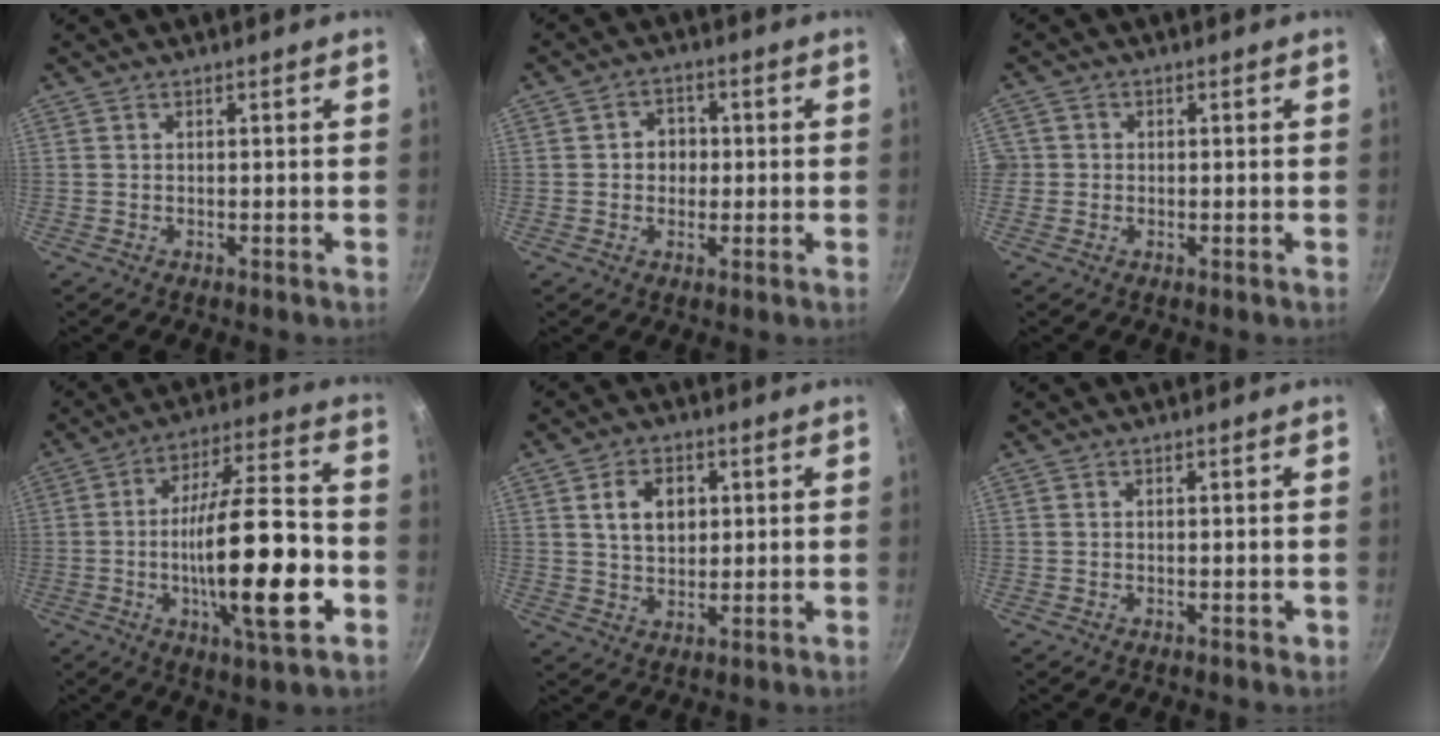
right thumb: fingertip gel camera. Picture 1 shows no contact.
{"total": 4.5, "force": [0.1, 3.9, 2.2], "torque": [-0.005, 0.006, -0.004]}
{"total": 1.9, "force": [-0.2, 1.9, 0.4], "torque": [0.005, 0.006, -0.006]}
{"total": 21.6, "force": [-5.0, 6.2, 20.1], "torque": [-0.313, 0.031, -0.082]}
{"total": 7.6, "force": [2.0, 5.4, 5.0], "torque": [-0.065, -0.004, 0.035]}
{"total": 0.8, "force": [0.0, 0.5, 0.6], "torque": [-0.005, 0.002, 0.000]}